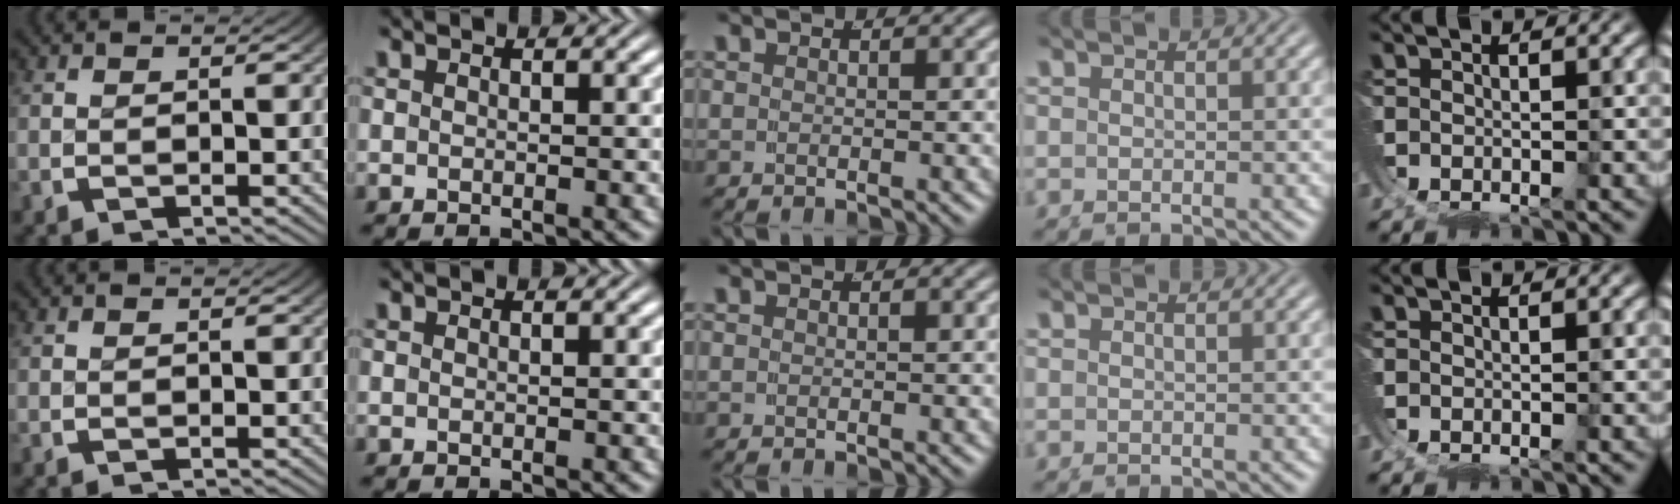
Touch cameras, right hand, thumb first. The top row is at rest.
{}